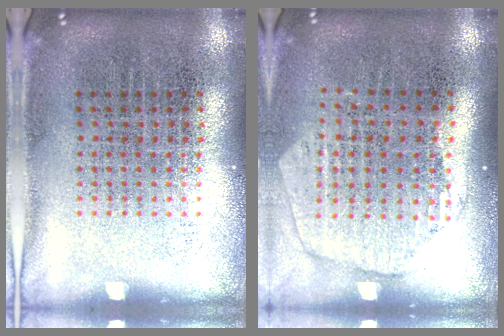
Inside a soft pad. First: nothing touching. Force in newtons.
{"total": 1.6, "press": 1.4, "slide": 0.7}